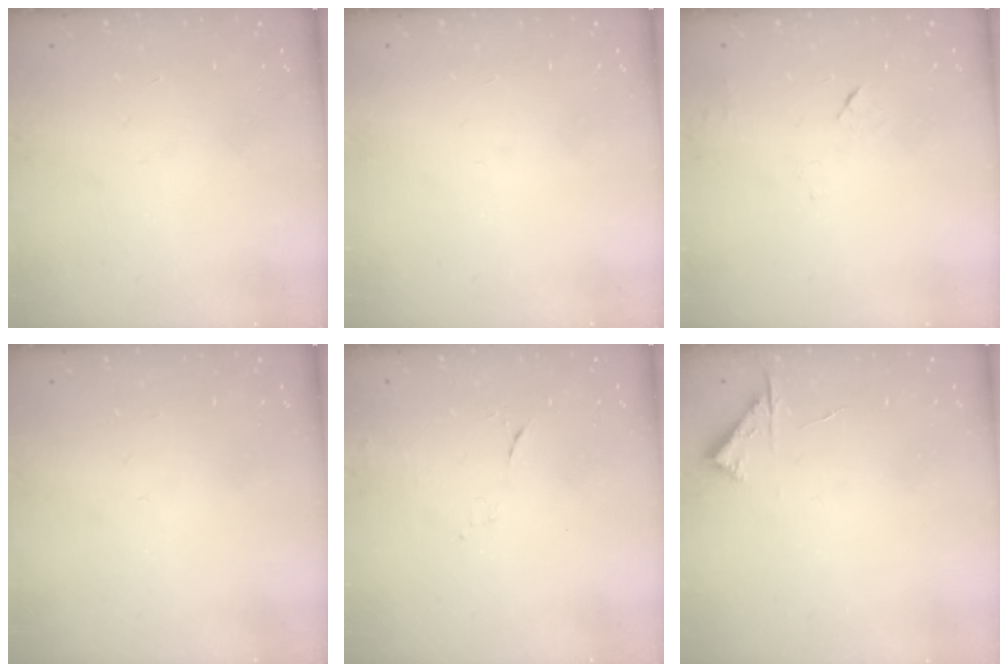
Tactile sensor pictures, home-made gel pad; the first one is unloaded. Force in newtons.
{"total": 1.6, "press": 1.6, "slide": 0.1}
{"total": 3.7, "press": 3.6, "slide": 0.5}
{"total": 0.0}
{"total": 5.2, "press": 5.1, "slide": 0.8}
{"total": 4.7, "press": 4.6, "slide": 0.6}